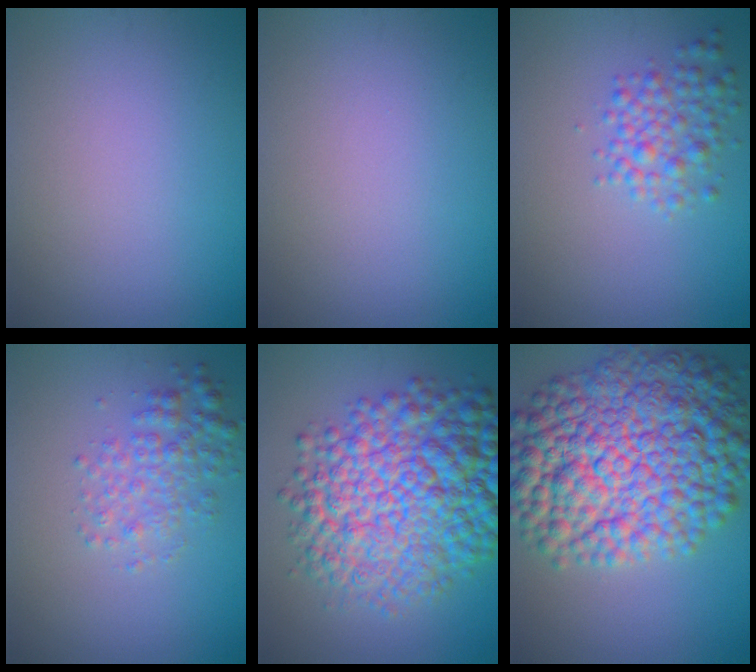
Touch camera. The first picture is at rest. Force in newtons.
{"total": 0.0}
{"total": 3.0, "press": 3.0, "slide": 0.1}
{"total": 2.9, "press": 2.9, "slide": 0.0}
{"total": 12.5, "press": 12.5, "slide": 0.2}
{"total": 13.8, "press": 13.8, "slide": 0.1}